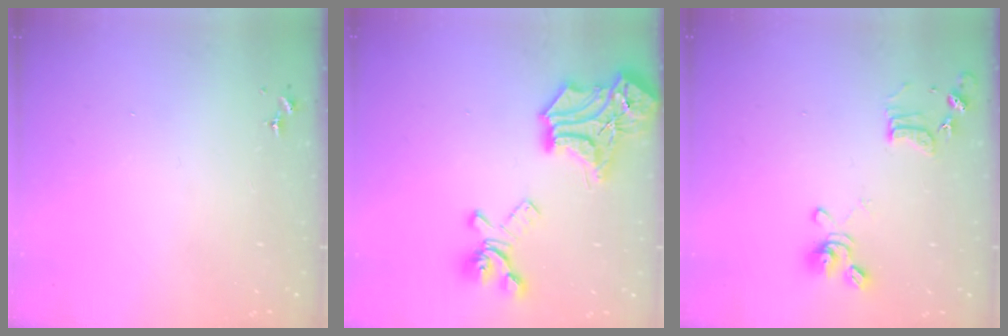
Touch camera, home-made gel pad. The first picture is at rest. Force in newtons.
{"total": 24.6, "press": 24.6, "slide": 0.7}
{"total": 11.9, "press": 11.8, "slide": 1.3}